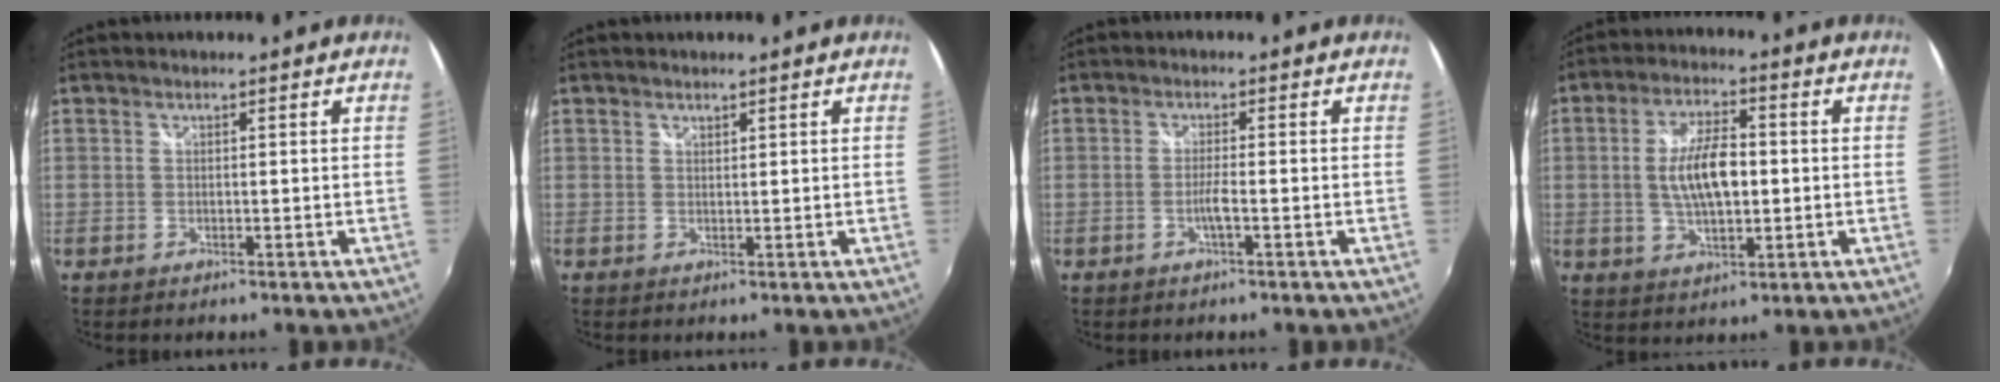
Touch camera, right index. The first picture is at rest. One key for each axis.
{"total": 0.6, "fx": 0.5, "fy": 0.3, "fz": 0.1, "tx": 0.000, "ty": 0.000, "tz": 0.008}
{"total": 1.9, "fx": -0.9, "fy": -0.3, "fz": 1.7, "tx": -0.032, "ty": -0.002, "tz": -0.018}
{"total": 9.8, "fx": -0.2, "fy": 4.2, "fz": 8.8, "tx": -0.168, "ty": 0.004, "tz": -0.001}